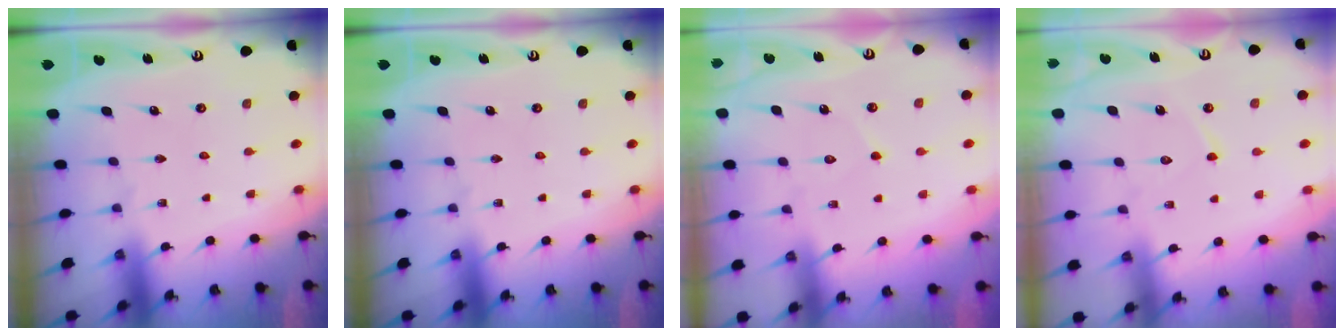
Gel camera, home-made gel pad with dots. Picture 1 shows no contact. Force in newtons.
{"total": 0.0}
{"total": 4.7, "press": 4.7, "slide": 0.4}
{"total": 5.8, "press": 5.8, "slide": 0.3}